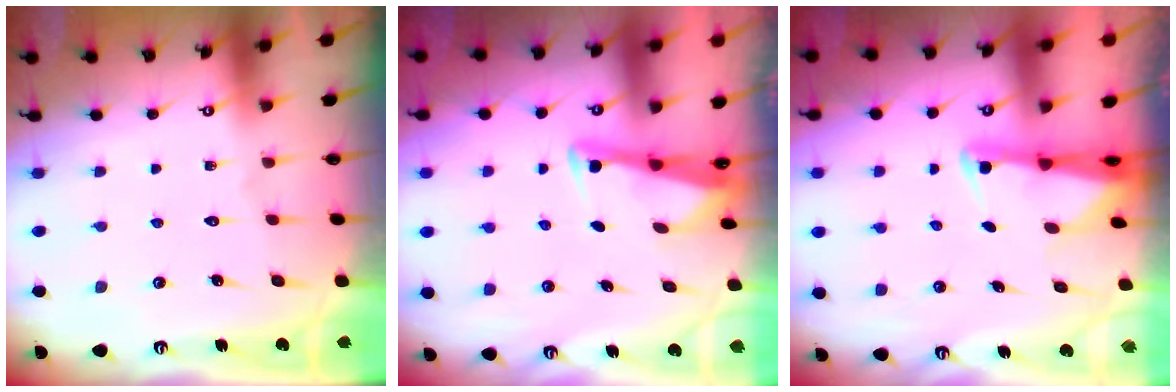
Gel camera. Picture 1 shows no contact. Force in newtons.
{"total": 2.9, "press": 2.9, "slide": 0.4}
{"total": 2.7, "press": 2.6, "slide": 0.5}